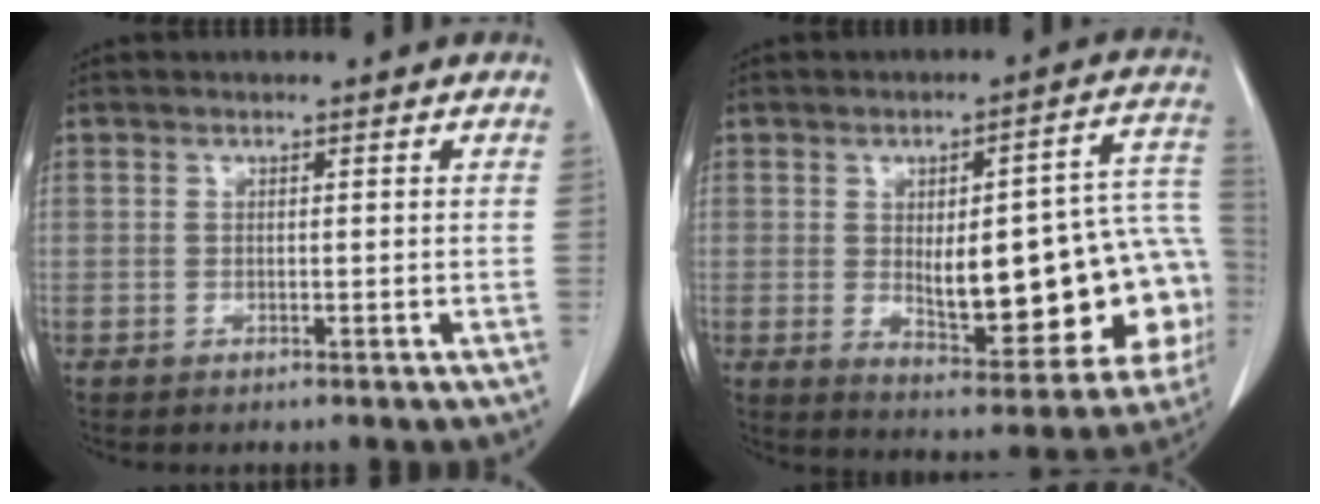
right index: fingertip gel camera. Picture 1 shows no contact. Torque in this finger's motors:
{"motor_torque": [1.41, -0.73, 0.41, 0.11]}